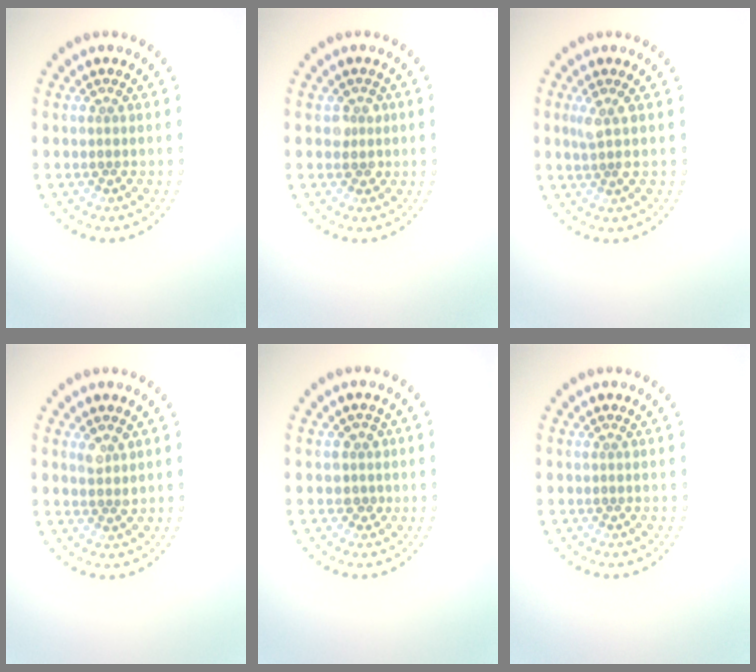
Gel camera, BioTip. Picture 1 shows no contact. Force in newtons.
{"total": 1.6, "press": 1.5, "slide": 0.7}
{"total": 1.7, "press": 1.3, "slide": 1.1}
{"total": 1.6, "press": 1.4, "slide": 0.8}
{"total": 1.6, "press": 1.3, "slide": 0.9}
{"total": 0.0}